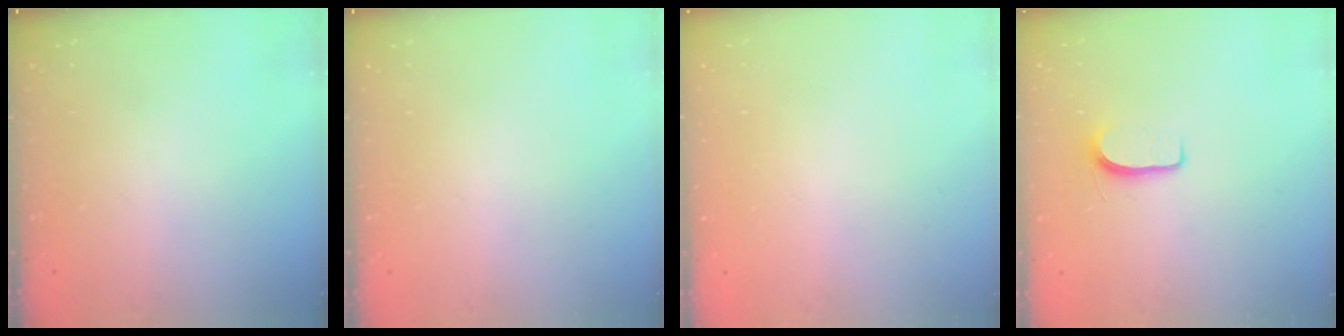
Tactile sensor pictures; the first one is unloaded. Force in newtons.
{"total": 0.0}
{"total": 0.0}
{"total": 6.1, "press": 6.0, "slide": 0.7}